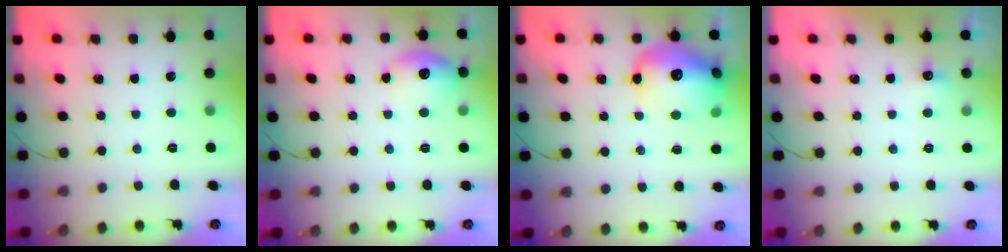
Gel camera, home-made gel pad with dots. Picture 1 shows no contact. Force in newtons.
{"total": 9.2, "press": 9.0, "slide": 1.5}
{"total": 17.7, "press": 17.4, "slide": 3.4}
{"total": 4.8, "press": 4.7, "slide": 1.1}